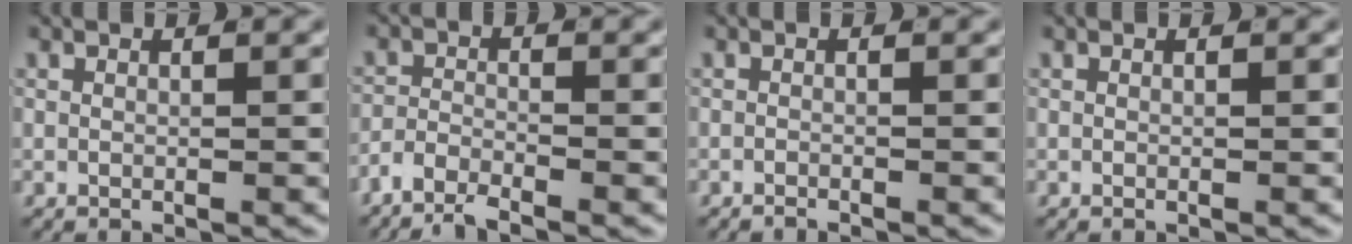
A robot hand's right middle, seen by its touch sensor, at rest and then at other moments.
{"total": 3.4, "force": [-3.0, 0.9, 1.2], "torque": [-0.021, -0.003, -0.058]}
{"total": 0.9, "force": [-0.9, 0.0, 0.0], "torque": [-0.003, -0.003, -0.015]}
{"total": 0.0}